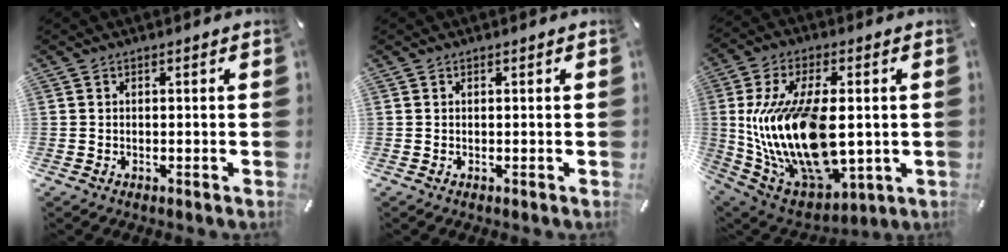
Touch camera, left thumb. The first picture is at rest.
{"total": 0.0}
{"total": 22.7, "force": [0.9, 12.7, 18.8], "torque": [-0.405, -0.017, 0.026]}